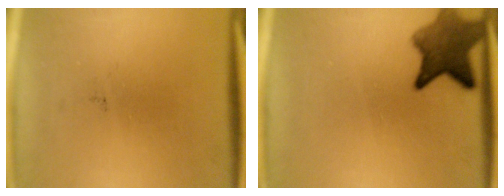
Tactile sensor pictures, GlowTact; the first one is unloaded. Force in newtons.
{"total": 7.5}